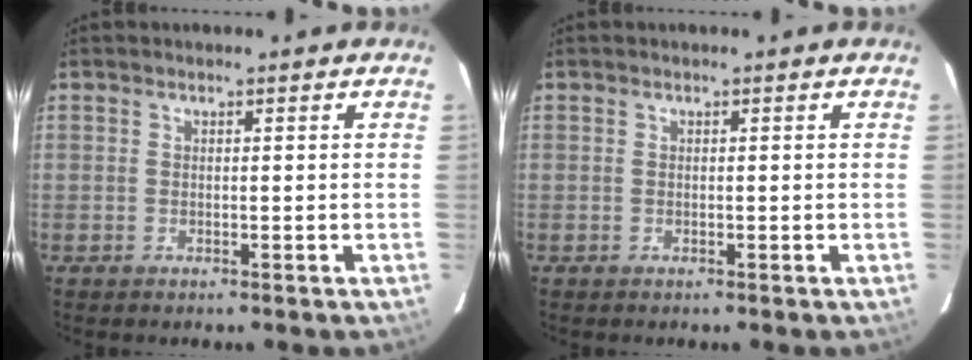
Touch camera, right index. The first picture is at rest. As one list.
[{"total": 0.0}]